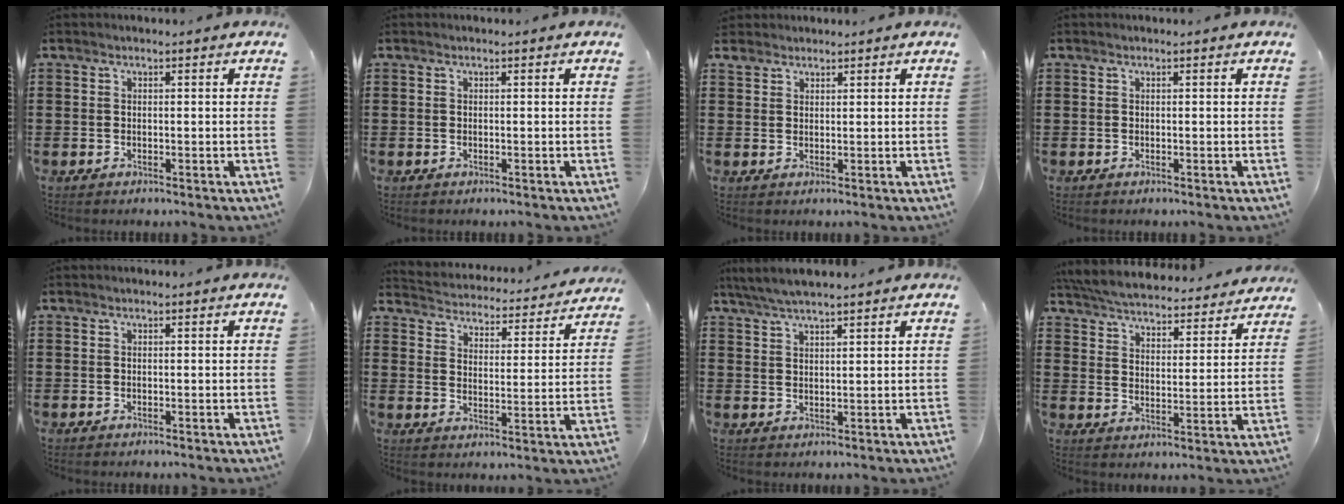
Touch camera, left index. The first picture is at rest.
{"total": 0.0}
{"total": 2.0, "force": [1.7, 1.1, 0.2], "torque": [-0.011, 0.005, 0.033]}
{"total": 0.0}
{"total": 0.0}
{"total": 3.7, "force": [3.7, -0.1, -0.1], "torque": [-0.022, -0.036, 0.058]}
{"total": 3.8, "force": [3.4, 0.2, 1.8], "torque": [-0.043, -0.003, 0.063]}
{"total": 5.3, "force": [5.3, 0.1, 0.6], "torque": [-0.040, -0.041, 0.090]}